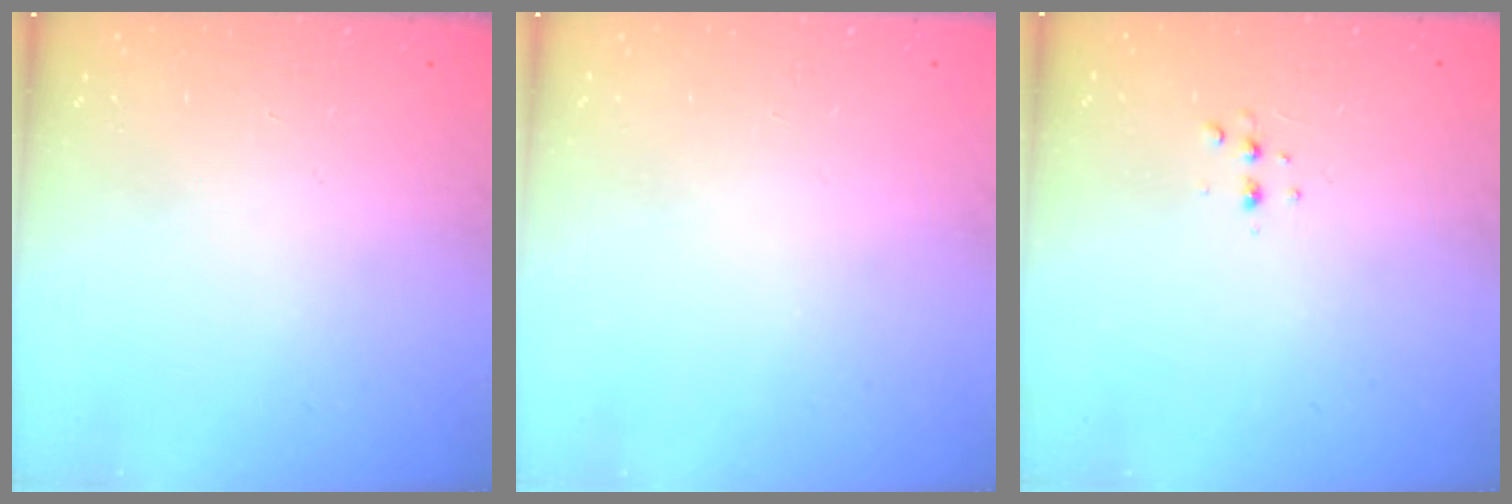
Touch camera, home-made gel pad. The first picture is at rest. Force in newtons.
{"total": 0.0}
{"total": 3.1, "press": 3.0, "slide": 0.6}